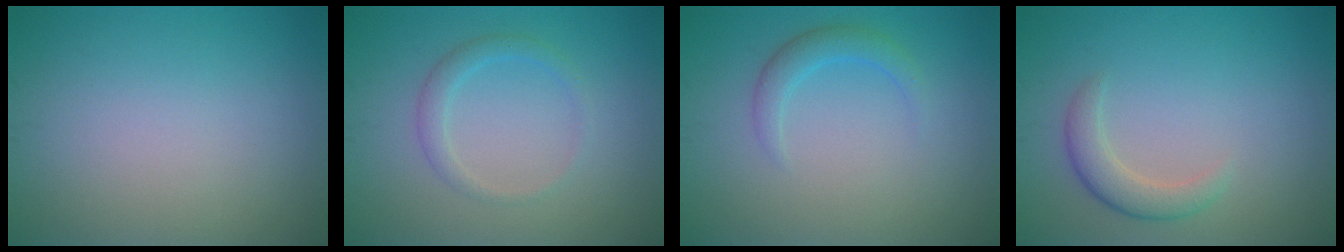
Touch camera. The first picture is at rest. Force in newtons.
{"total": 1.8, "press": 1.8, "slide": 0.1}
{"total": 2.0, "press": 2.0, "slide": 0.1}
{"total": 2.5, "press": 2.5, "slide": 0.1}